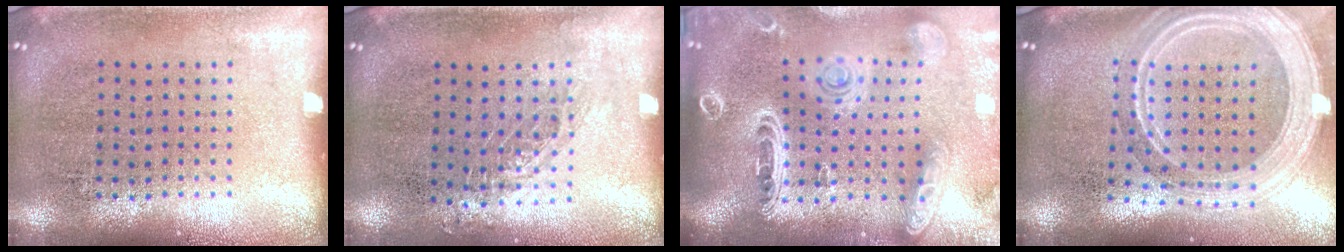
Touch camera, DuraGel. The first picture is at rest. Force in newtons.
{"total": 0.8, "press": 0.8, "slide": 0.2}
{"total": 3.2, "press": 2.5, "slide": 1.9}
{"total": 2.9, "press": 2.4, "slide": 1.6}